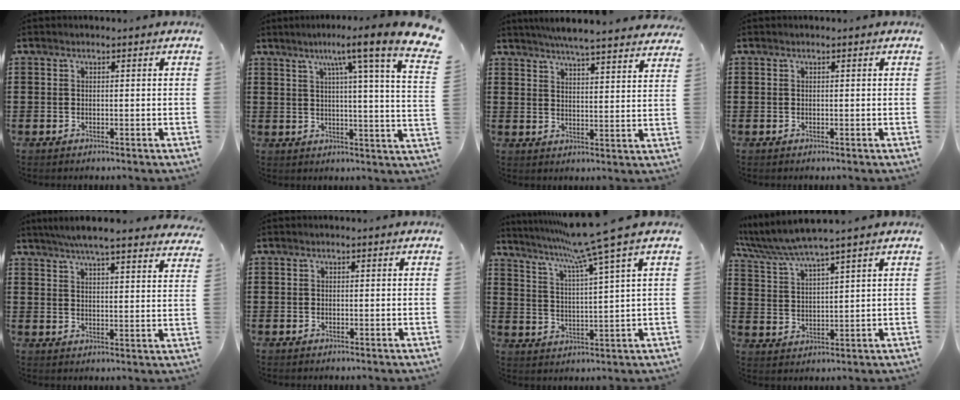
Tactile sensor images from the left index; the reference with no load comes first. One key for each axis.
{"total": 10.5, "fx": 6.9, "fy": -0.8, "fz": 7.9, "tx": -0.150, "ty": -0.050, "tz": 0.090}
{"total": 5.4, "fx": 5.1, "fy": -0.3, "fz": 1.5, "tx": -0.048, "ty": -0.026, "tz": 0.090}
{"total": 0.0}
{"total": 5.8, "fx": 5.4, "fy": -0.1, "fz": 2.2, "tx": -0.061, "ty": -0.021, "tz": 0.096}
{"total": 0.0}
{"total": 8.6, "fx": 6.5, "fy": -1.9, "fz": 5.4, "tx": -0.127, "ty": -0.038, "tz": 0.102}
{"total": 5.0, "fx": 4.5, "fy": -0.1, "fz": 2.2, "tx": -0.061, "ty": -0.024, "tz": 0.076}